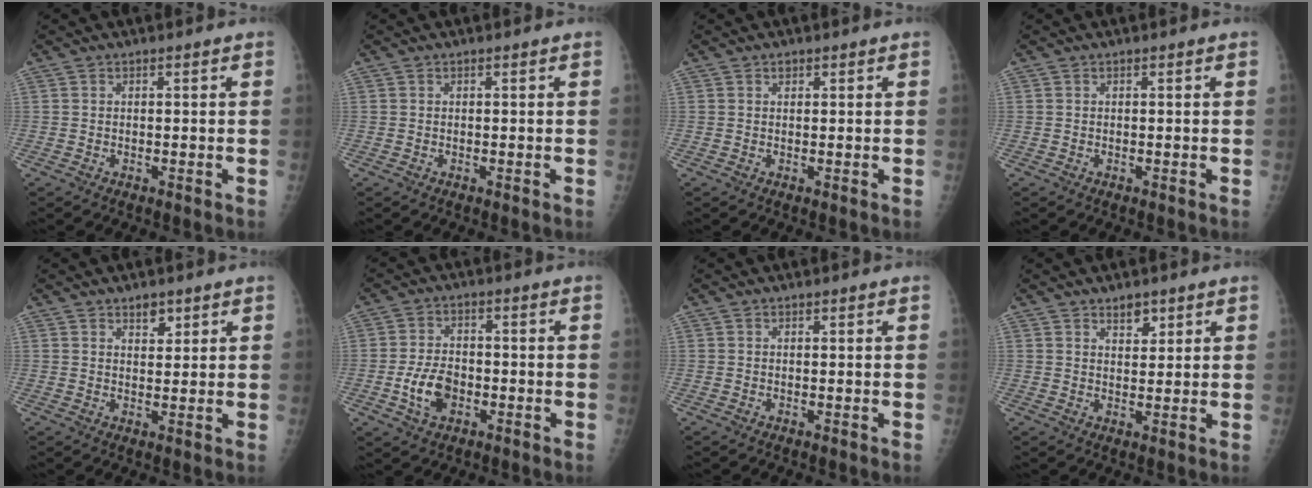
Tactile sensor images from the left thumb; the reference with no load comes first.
{"total": 0.0}
{"total": 0.7, "force": [0.4, 0.5, 0.3], "torque": [0.000, -0.001, 0.005]}
{"total": 0.0}
{"total": 2.8, "force": [1.9, 1.5, 1.4], "torque": [-0.005, -0.011, 0.031]}
{"total": 6.9, "force": [-2.2, 4.5, 4.8], "torque": [-0.080, 0.014, -0.041]}
{"total": 0.0}
{"total": 3.0, "force": [2.1, 1.6, 1.5], "torque": [-0.006, -0.014, 0.036]}